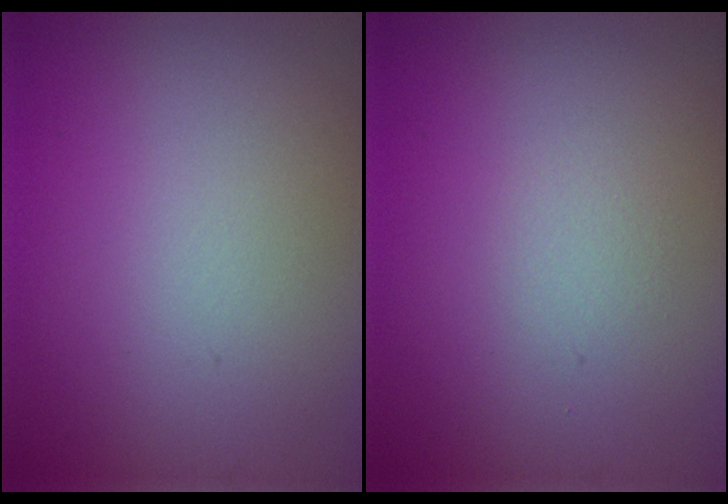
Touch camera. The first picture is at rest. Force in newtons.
{"total": 0.6, "press": 0.6, "slide": 0.1}